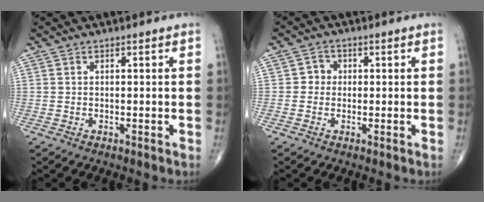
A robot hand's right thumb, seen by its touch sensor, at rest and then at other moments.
{"total": 2.5, "force": [0.0, 2.3, 0.8], "torque": [0.006, 0.008, -0.007]}